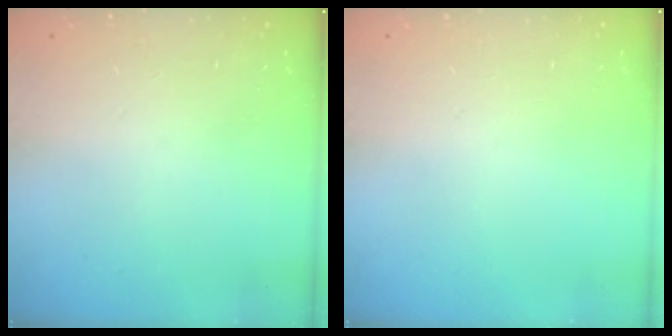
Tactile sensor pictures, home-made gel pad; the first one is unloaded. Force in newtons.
{"total": 0.0}